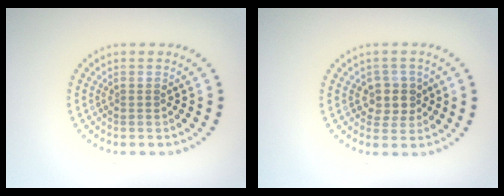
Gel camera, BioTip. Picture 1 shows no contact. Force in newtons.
{"total": 2.6, "press": 2.3, "slide": 1.2}